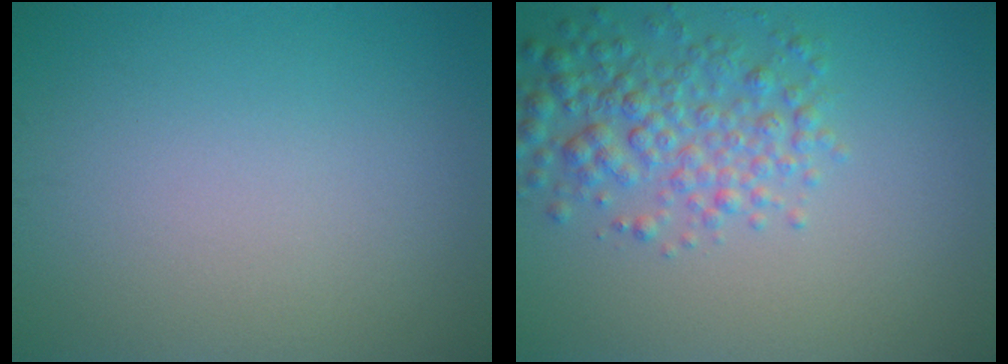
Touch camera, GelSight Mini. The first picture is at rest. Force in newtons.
{"total": 4.4, "press": 4.4, "slide": 0.1}